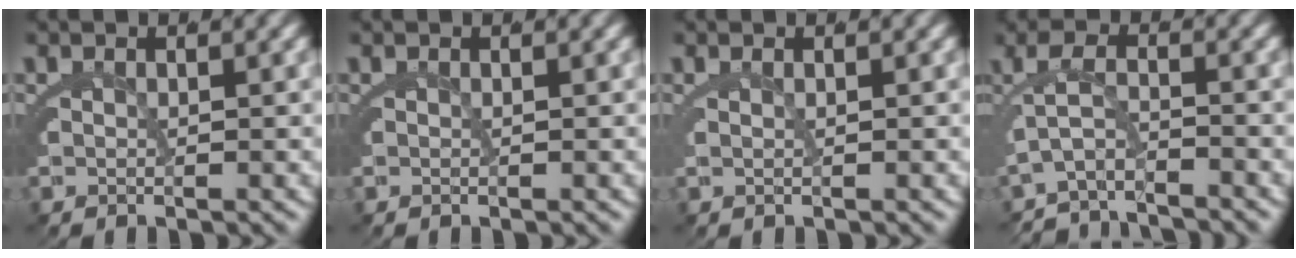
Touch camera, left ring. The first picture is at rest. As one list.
[{"total": 0.0}, {"total": 0.5, "force": [0.1, -0.5, 0.3], "torque": [-0.004, 0.005, 0.001]}, {"total": 3.7, "force": [-2.9, 1.3, 1.9], "torque": [-0.049, -0.024, -0.037]}]